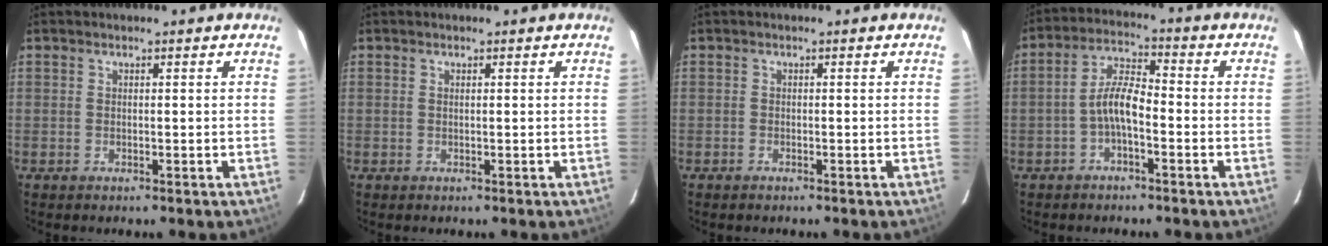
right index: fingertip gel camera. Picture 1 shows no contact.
{"total": 0.0}
{"total": 0.7, "force": [-0.6, 0.3, 0.1], "torque": [-0.004, 0.002, -0.011]}
{"total": 5.7, "force": [-2.3, 1.8, 4.9], "torque": [-0.103, 0.018, -0.045]}